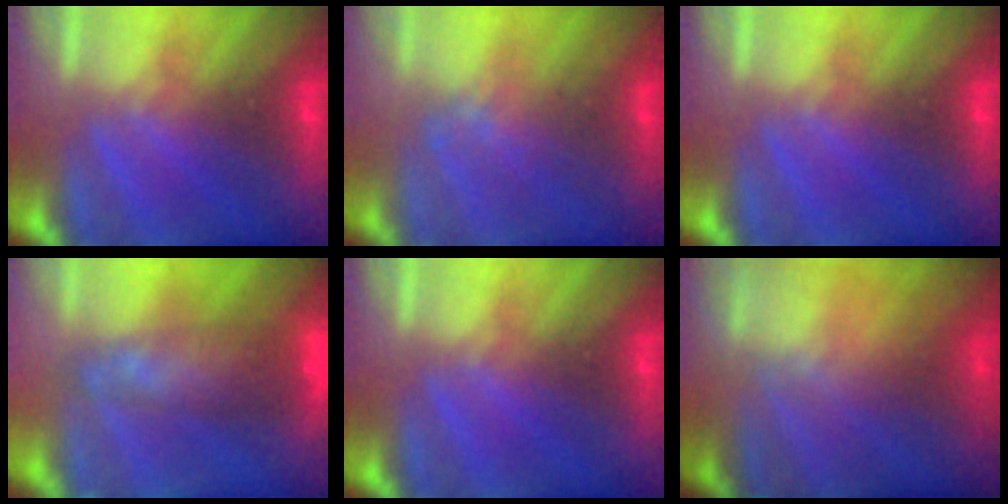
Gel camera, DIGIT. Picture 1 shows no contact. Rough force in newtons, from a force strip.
{"total": 1.3}
{"total": 0.0}
{"total": 7.6}
{"total": 0.0}
{"total": 8.6}